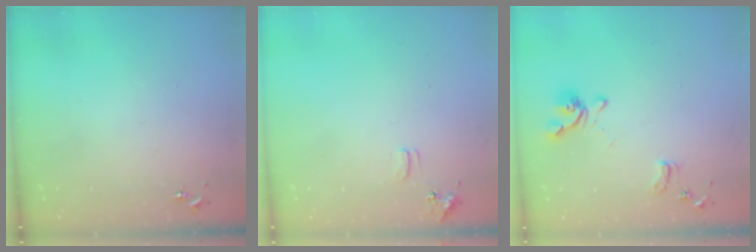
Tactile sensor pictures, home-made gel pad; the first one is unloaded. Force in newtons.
{"total": 6.9, "press": 6.9, "slide": 0.8}
{"total": 12.7, "press": 12.6, "slide": 1.4}